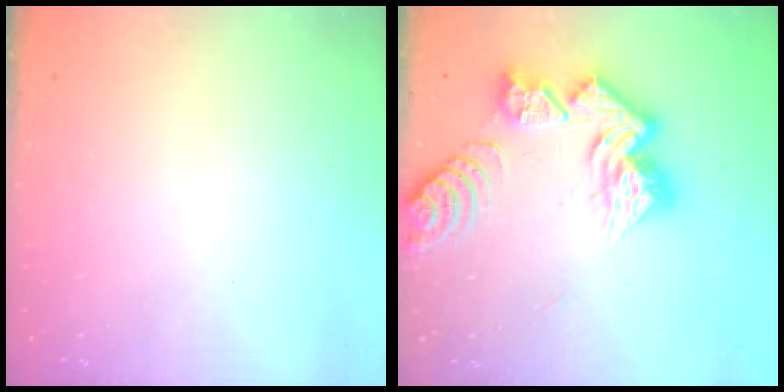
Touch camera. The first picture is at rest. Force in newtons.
{"total": 16.4, "press": 16.4, "slide": 1.5}